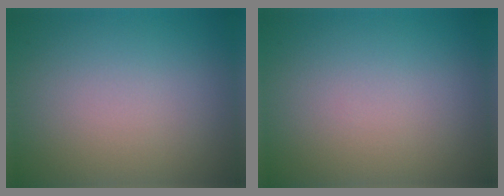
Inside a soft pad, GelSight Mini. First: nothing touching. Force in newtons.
{"total": 0.0}